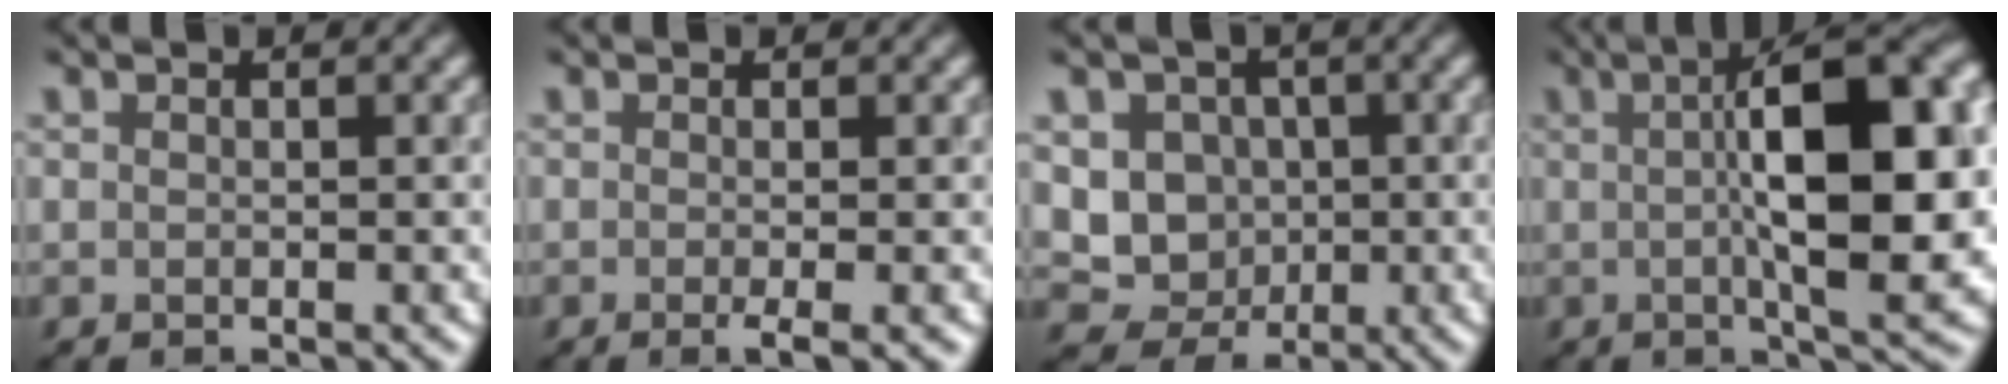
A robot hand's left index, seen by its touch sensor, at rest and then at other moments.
{"total": 2.0, "force": [-0.5, 0.5, 1.9], "torque": [-0.024, -0.008, -0.010]}
{"total": 5.5, "force": [0.5, 5.1, 2.1], "torque": [-0.017, 0.009, -0.007]}
{"total": 14.5, "force": [1.1, 4.7, 13.6], "torque": [-0.163, 0.017, 0.011]}